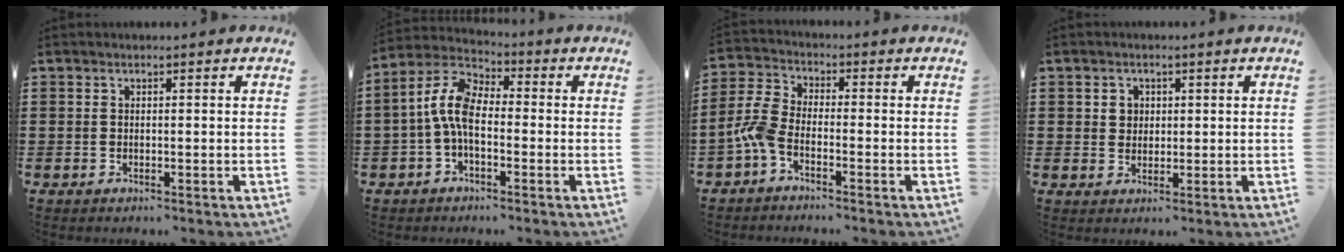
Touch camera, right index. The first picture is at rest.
{"total": 7.6, "force": [-0.5, 4.0, 6.5], "torque": [-0.157, 0.001, -0.017]}
{"total": 5.2, "force": [-2.7, 2.1, 3.9], "torque": [-0.111, -0.008, -0.061]}
{"total": 2.2, "force": [0.6, 2.0, 0.6], "torque": [-0.020, 0.011, 0.010]}